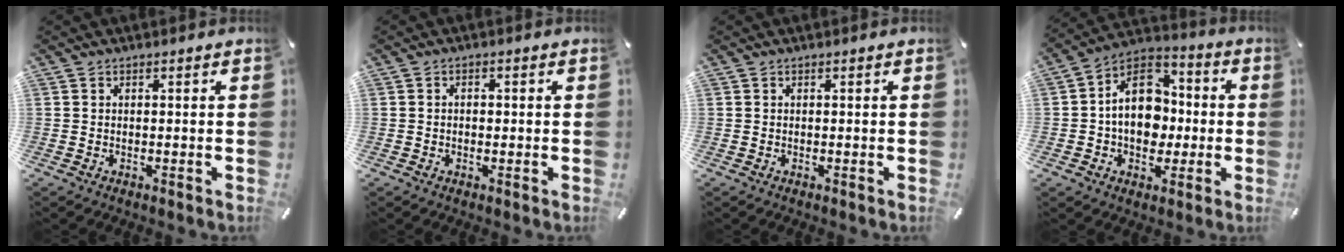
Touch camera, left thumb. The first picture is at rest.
{"total": 1.3, "force": [-0.3, 0.9, 0.8], "torque": [-0.016, 0.004, -0.008]}
{"total": 0.0}
{"total": 14.1, "force": [-0.7, 11.1, 8.7], "torque": [-0.156, 0.012, -0.013]}